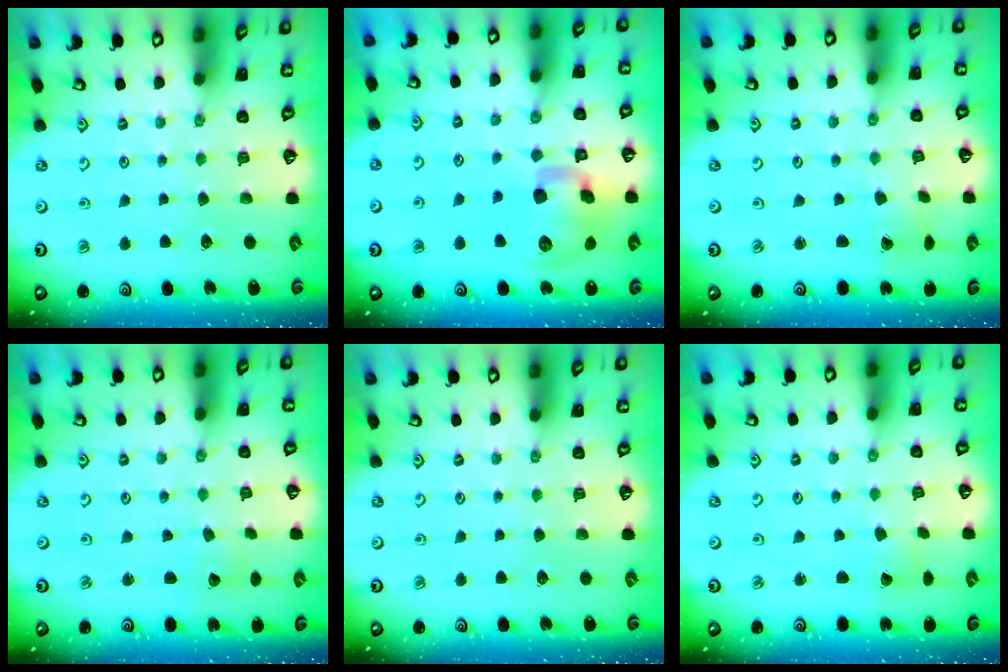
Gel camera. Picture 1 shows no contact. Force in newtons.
{"total": 14.4, "press": 14.3, "slide": 2.3}
{"total": 2.4, "press": 2.4, "slide": 0.3}
{"total": 2.0, "press": 2.0, "slide": 0.1}
{"total": 0.0}
{"total": 0.9, "press": 0.9, "slide": 0.0}